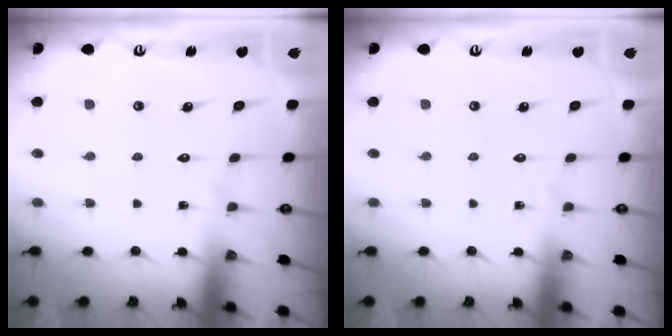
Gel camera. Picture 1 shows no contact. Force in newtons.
{"total": 0.0}